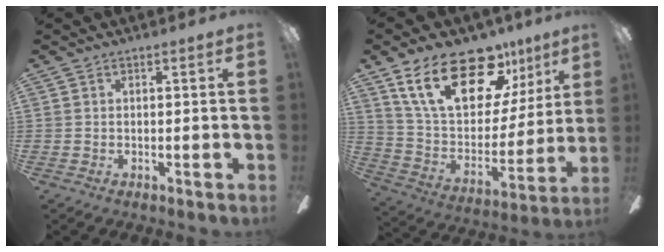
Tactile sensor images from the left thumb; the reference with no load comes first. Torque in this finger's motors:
{"motor_torque": [2.13, 1.60, 1.49, -1.28, 0.13]}